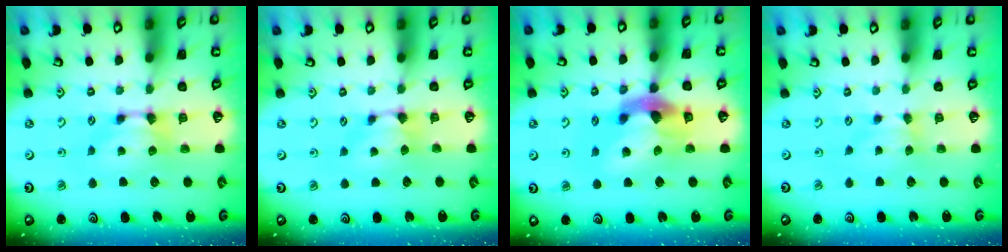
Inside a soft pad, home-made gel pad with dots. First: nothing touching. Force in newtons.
{"total": 0.9, "press": 0.7, "slide": 0.6}
{"total": 7.7, "press": 7.3, "slide": 2.5}
{"total": 1.8, "press": 1.7, "slide": 0.6}